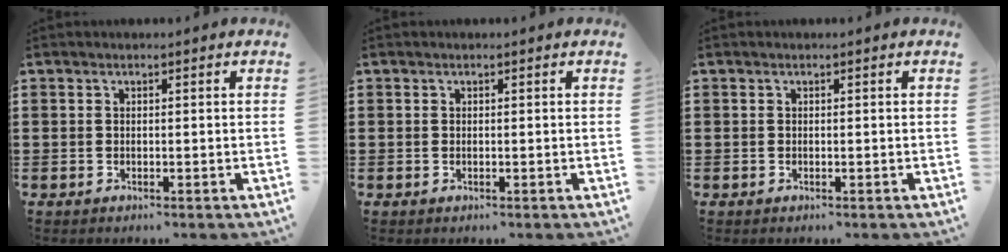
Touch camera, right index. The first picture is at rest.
{"total": 0.0}
{"total": 0.0}